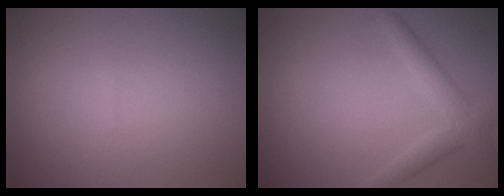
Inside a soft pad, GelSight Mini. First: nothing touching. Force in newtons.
{"total": 2.7, "press": 2.7, "slide": 0.3}